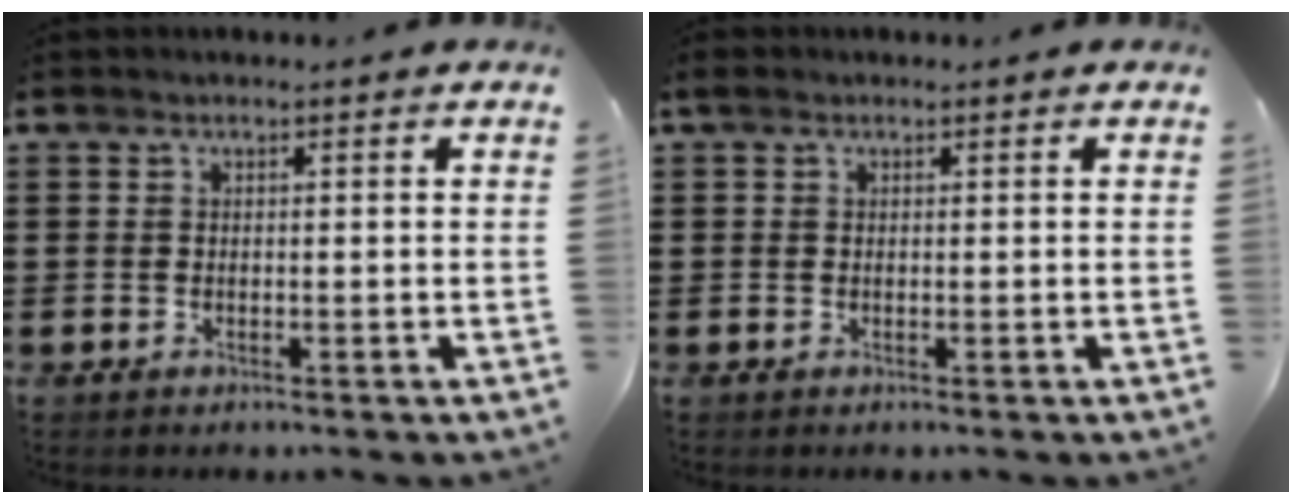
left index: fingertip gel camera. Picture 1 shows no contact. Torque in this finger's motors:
{"motor_torque": [0.69, -0.41, 0.19, 0.00]}